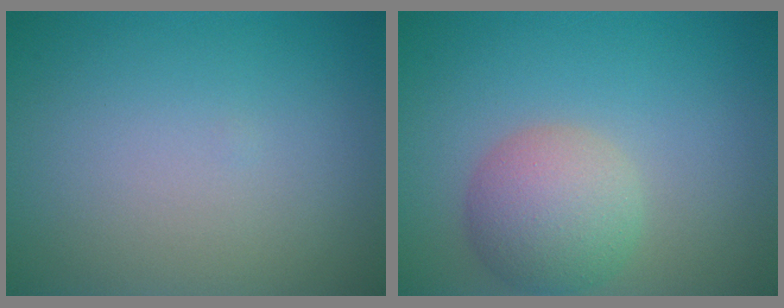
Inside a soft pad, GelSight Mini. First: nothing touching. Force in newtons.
{"total": 4.7, "press": 4.7, "slide": 0.1}